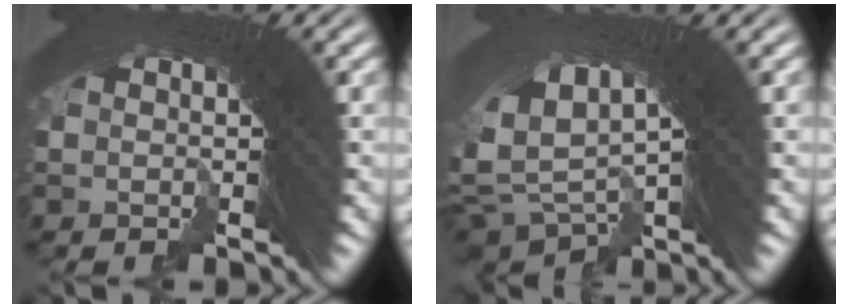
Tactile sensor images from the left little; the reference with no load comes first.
{"total": 10.6, "force": [2.5, 6.9, 7.7], "torque": [-0.154, 0.003, 0.044]}